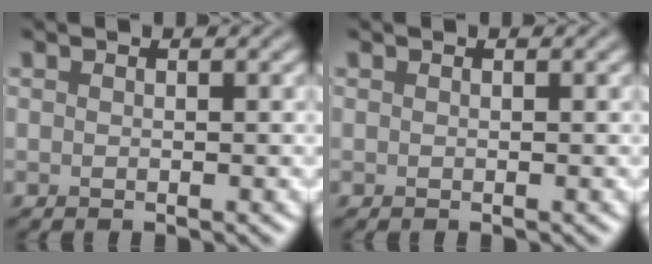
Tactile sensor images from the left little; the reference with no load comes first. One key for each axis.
{"total": 0.0}